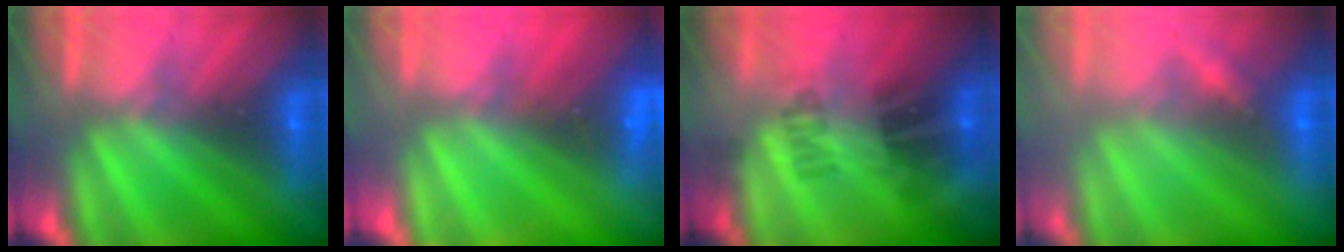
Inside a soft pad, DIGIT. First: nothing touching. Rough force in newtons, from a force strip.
{"total": 2.4}
{"total": 2.3}
{"total": 2.4}